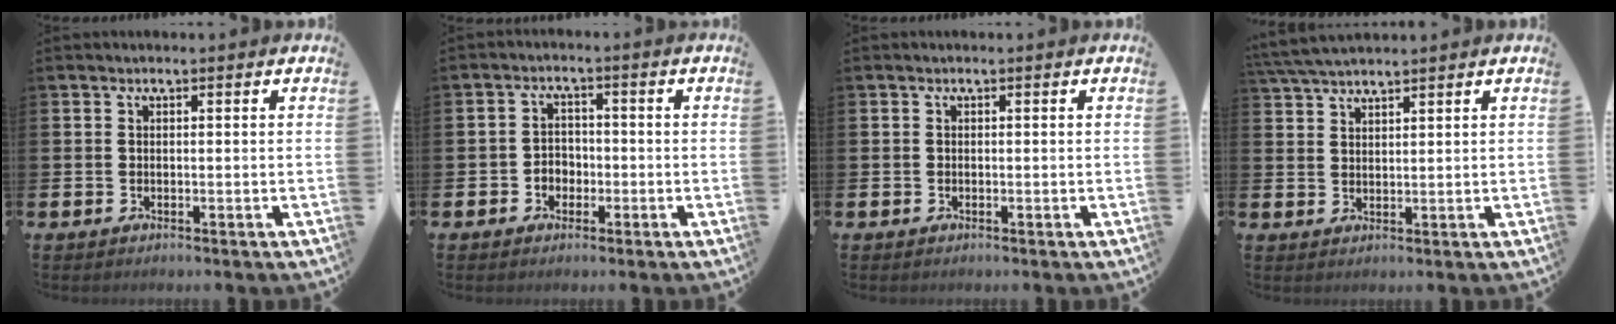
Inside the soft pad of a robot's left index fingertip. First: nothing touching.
{"total": 2.7, "force": [-1.3, 2.2, 0.8], "torque": [-0.019, 0.007, -0.030]}
{"total": 0.0}
{"total": 3.9, "force": [3.7, 0.4, 1.2], "torque": [-0.034, -0.008, 0.069]}